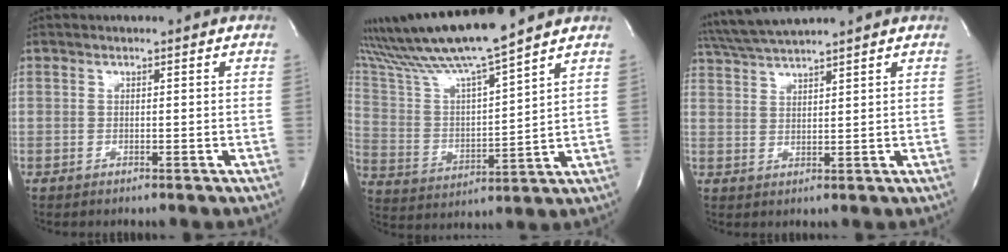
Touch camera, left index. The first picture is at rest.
{"total": 16.8, "force": [14.8, -1.0, 8.0], "torque": [-0.163, -0.003, 0.268]}
{"total": 6.9, "force": [6.3, -1.3, 2.5], "torque": [-0.056, 0.019, 0.119]}